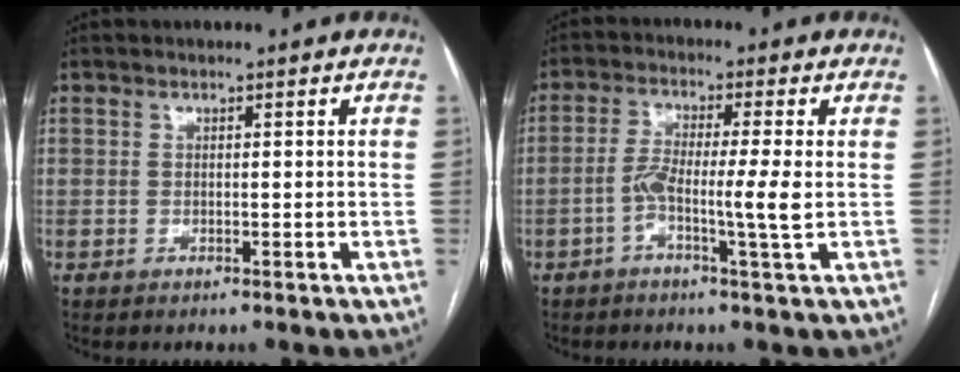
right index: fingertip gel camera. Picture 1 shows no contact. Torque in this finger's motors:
{"motor_torque": [0.07, 0.10, 0.03, 0.03]}